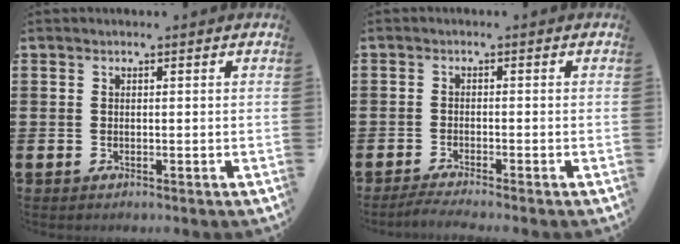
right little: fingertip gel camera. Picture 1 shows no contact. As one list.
[{"total": 1.6, "force": [-1.3, -0.1, 0.9], "torque": [-0.014, 0.001, -0.025]}]